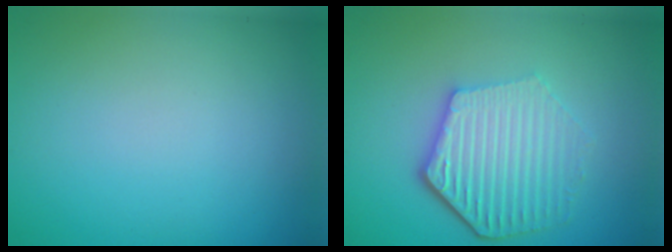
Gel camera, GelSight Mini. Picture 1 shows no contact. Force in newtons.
{"total": 6.0, "press": 4.5, "slide": 3.9}